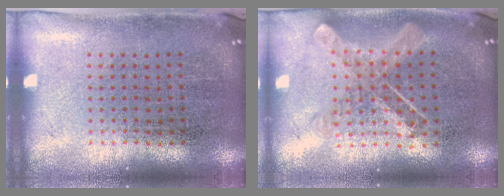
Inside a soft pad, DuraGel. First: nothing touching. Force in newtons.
{"total": 0.9, "press": 0.9, "slide": 0.1}